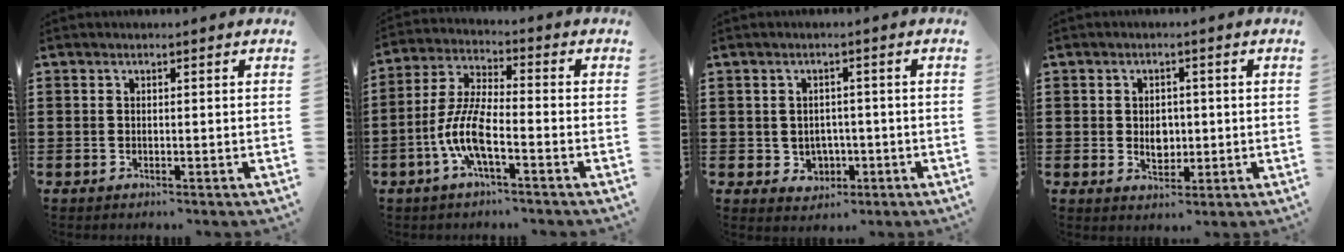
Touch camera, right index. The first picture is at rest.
{"total": 8.1, "force": [-3.4, 2.0, 7.1], "torque": [-0.173, -0.014, -0.072]}
{"total": 2.7, "force": [-0.2, 2.6, 0.9], "torque": [-0.021, 0.002, -0.010]}
{"total": 3.4, "force": [-0.1, 2.5, 2.3], "torque": [-0.033, 0.000, -0.007]}